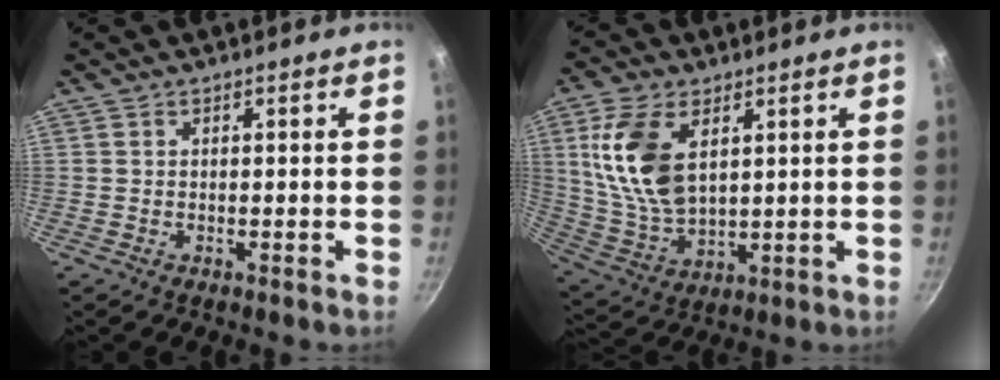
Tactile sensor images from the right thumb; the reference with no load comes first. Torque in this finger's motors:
{"motor_torque": [-1.44, 1.70, 1.41, 0.74, 0.18]}